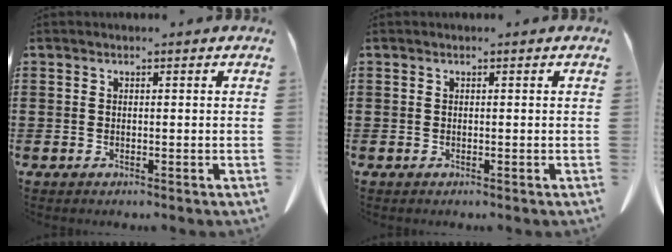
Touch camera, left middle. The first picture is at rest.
{"total": 0.0}